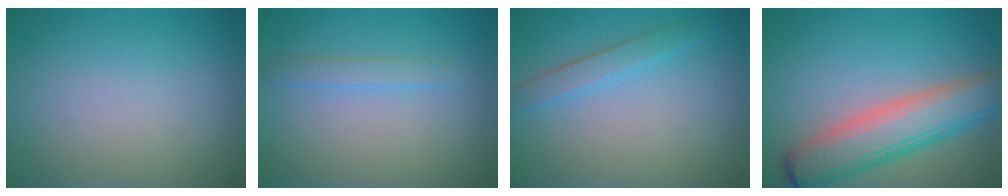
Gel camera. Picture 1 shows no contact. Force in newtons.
{"total": 1.4, "press": 1.4, "slide": 0.1}
{"total": 1.9, "press": 1.9, "slide": 0.1}
{"total": 7.6, "press": 7.6, "slide": 0.4}